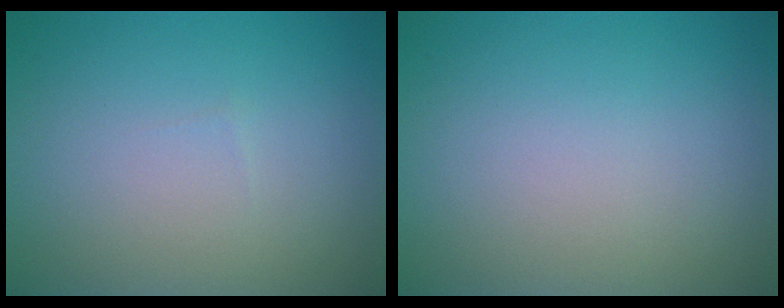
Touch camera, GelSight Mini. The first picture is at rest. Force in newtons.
{"total": 0.0}